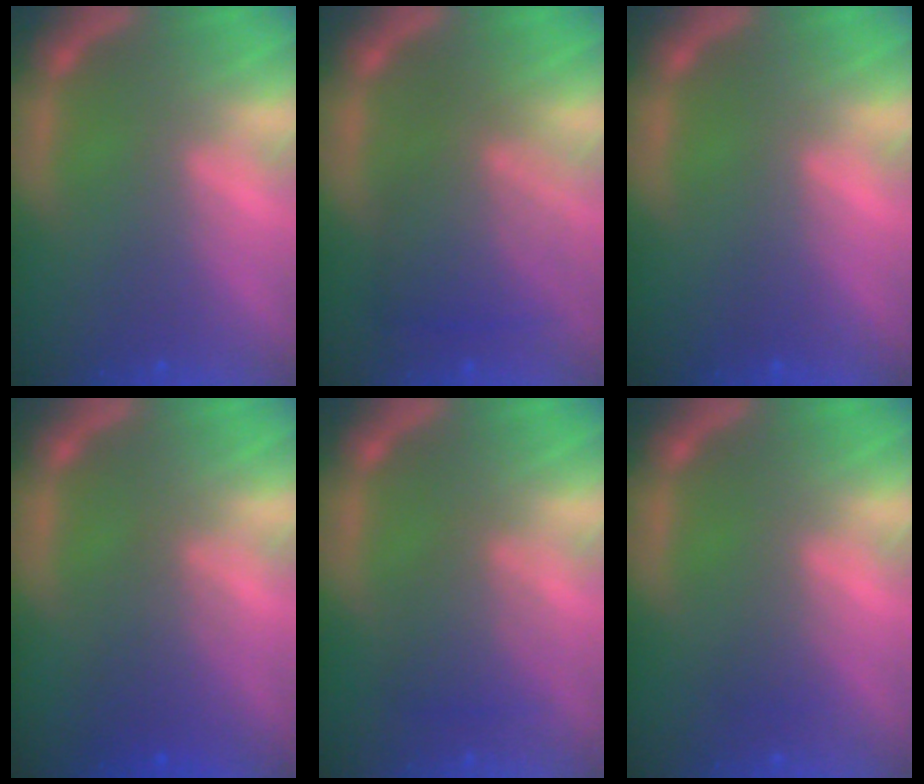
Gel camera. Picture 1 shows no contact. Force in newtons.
{"total": 6.0}
{"total": 0.0}
{"total": 3.0}
{"total": 3.0}
{"total": 1.0}